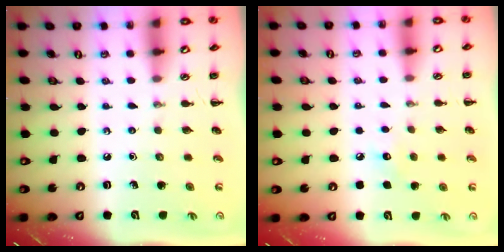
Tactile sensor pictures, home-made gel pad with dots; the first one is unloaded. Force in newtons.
{"total": 5.8, "press": 5.6, "slide": 1.6}